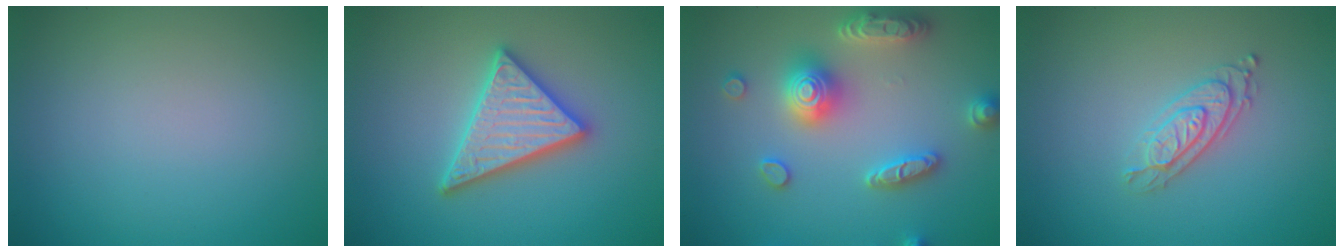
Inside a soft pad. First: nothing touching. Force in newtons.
{"total": 4.9, "press": 4.8, "slide": 0.7}
{"total": 5.4, "press": 5.3, "slide": 1.0}
{"total": 2.6, "press": 2.3, "slide": 1.3}